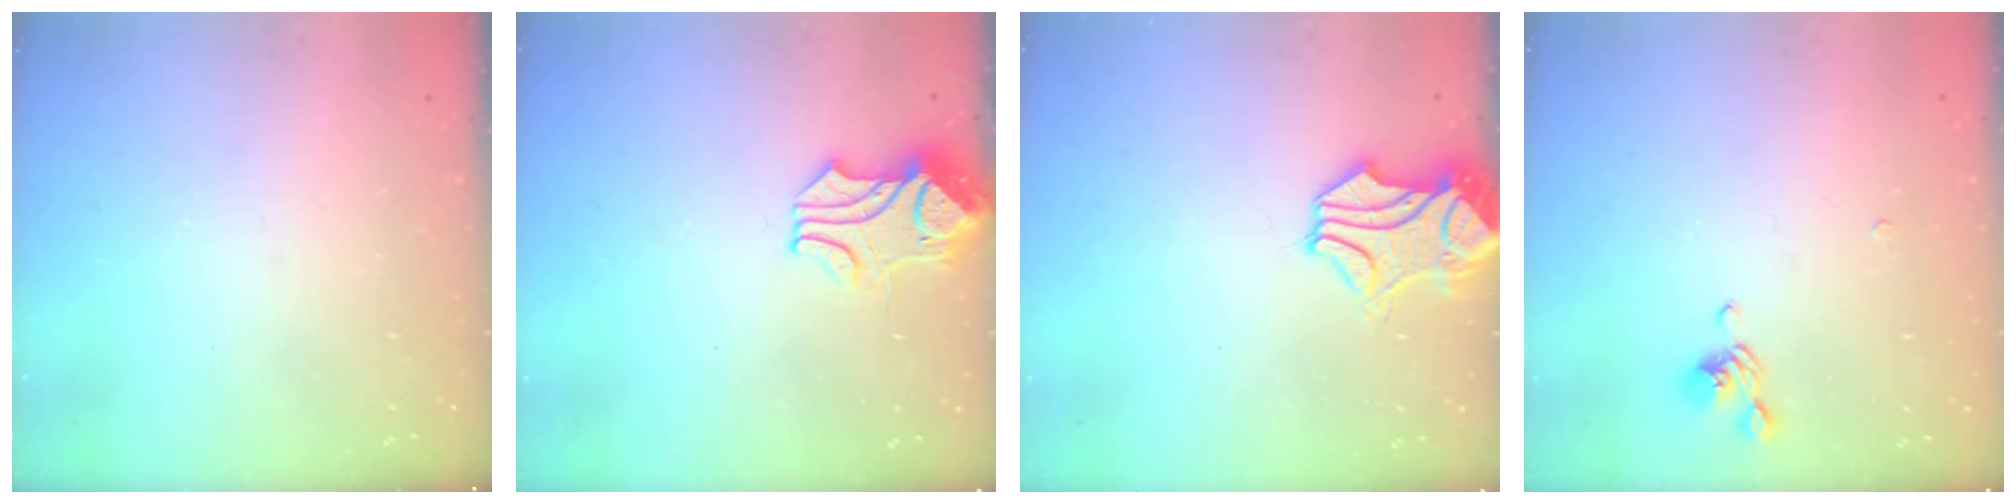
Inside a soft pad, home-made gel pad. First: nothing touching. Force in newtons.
{"total": 1.1, "press": 0.6, "slide": 0.9}
{"total": 1.6, "press": 1.1, "slide": 1.2}
{"total": 3.5, "press": 3.5, "slide": 0.1}